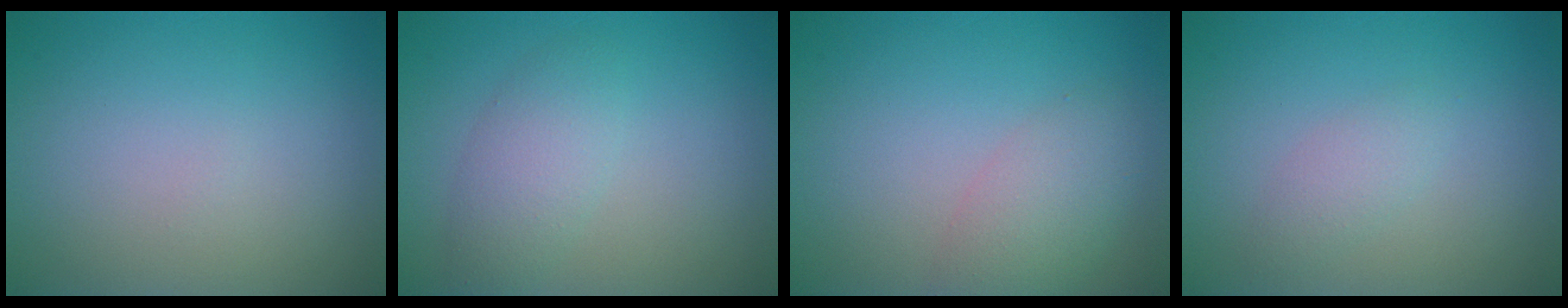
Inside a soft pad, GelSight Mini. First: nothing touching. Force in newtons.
{"total": 2.8, "press": 2.8, "slide": 0.1}
{"total": 3.1, "press": 3.1, "slide": 0.2}
{"total": 1.5, "press": 1.5, "slide": 0.1}